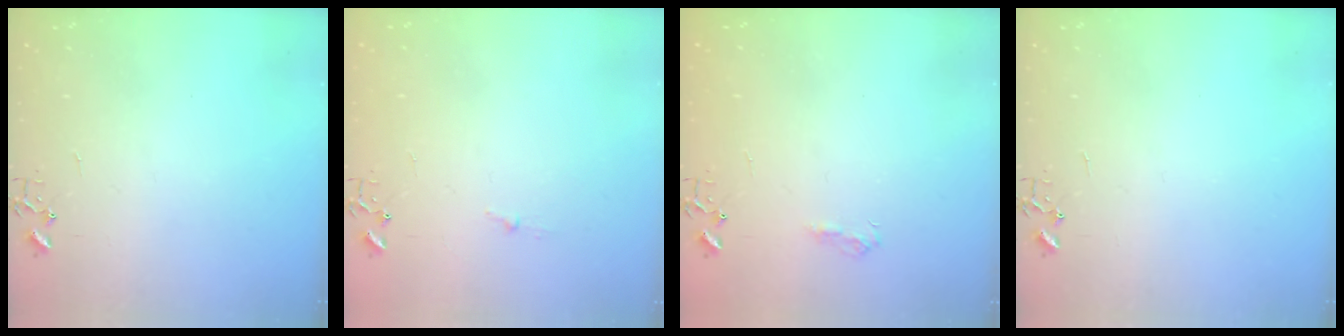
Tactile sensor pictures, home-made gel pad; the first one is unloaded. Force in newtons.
{"total": 3.1, "press": 3.1, "slide": 0.4}
{"total": 7.3, "press": 7.2, "slide": 0.8}
{"total": 0.0}